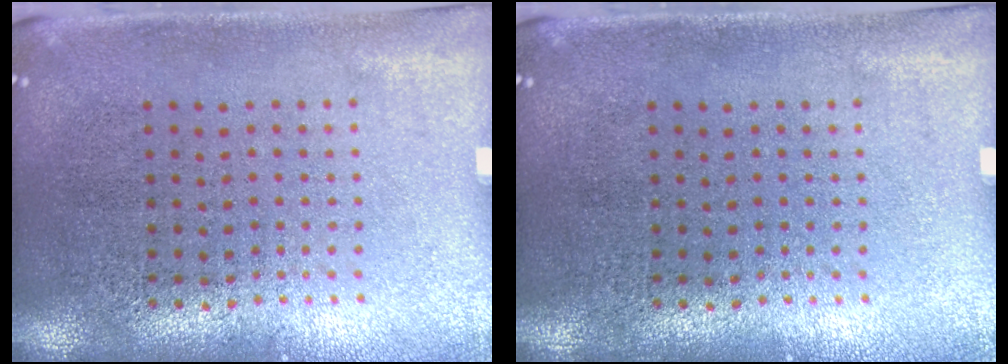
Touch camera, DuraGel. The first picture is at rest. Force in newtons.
{"total": 0.0}